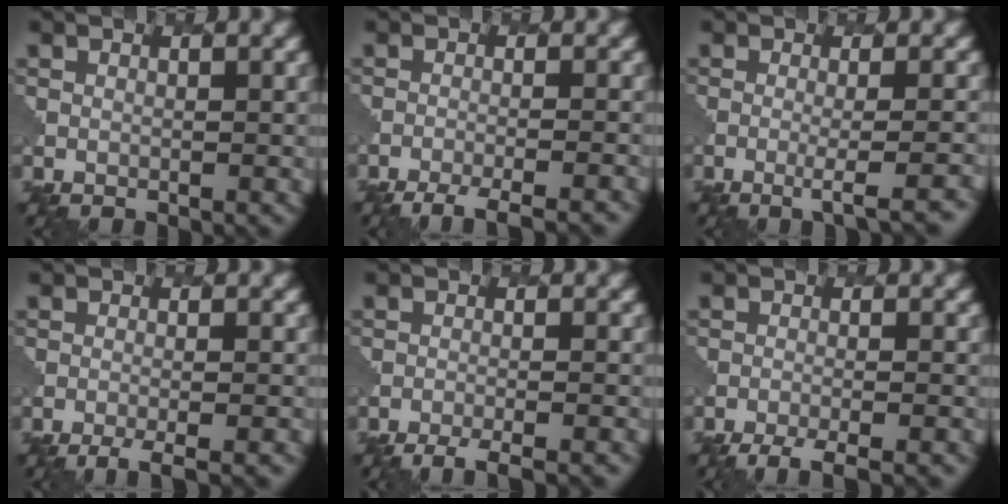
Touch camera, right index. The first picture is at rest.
{"total": 5.3, "force": [-4.5, 0.9, 2.6], "torque": [-0.034, -0.008, -0.072]}
{"total": 3.9, "force": [-1.4, 0.8, 3.5], "torque": [-0.040, 0.006, -0.027]}
{"total": 4.2, "force": [-3.1, 0.8, 2.7], "torque": [-0.030, 0.001, -0.052]}
{"total": 5.4, "force": [-4.7, 1.0, 2.4], "torque": [-0.029, -0.005, -0.071]}
{"total": 5.1, "force": [-4.4, 0.9, 2.5], "torque": [-0.035, -0.011, -0.073]}